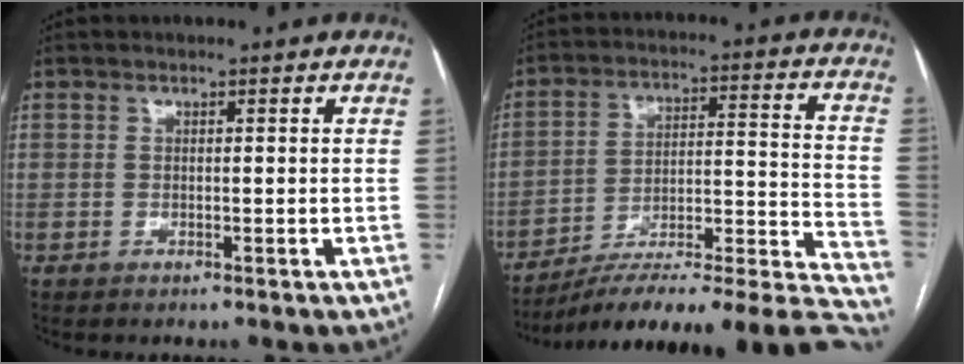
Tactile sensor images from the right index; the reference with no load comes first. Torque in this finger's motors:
{"motor_torque": [-0.47, -1.67, 0.31, 0.11]}